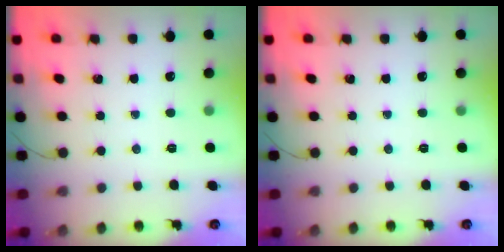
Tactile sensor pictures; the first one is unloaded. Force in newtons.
{"total": 0.0}